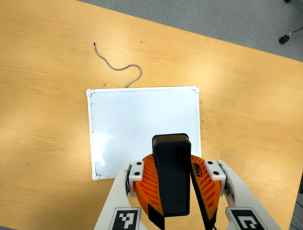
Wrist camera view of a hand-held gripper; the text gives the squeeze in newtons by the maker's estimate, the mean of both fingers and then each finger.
{"total": 10.1, "left": 10.0, "right": 10.3}